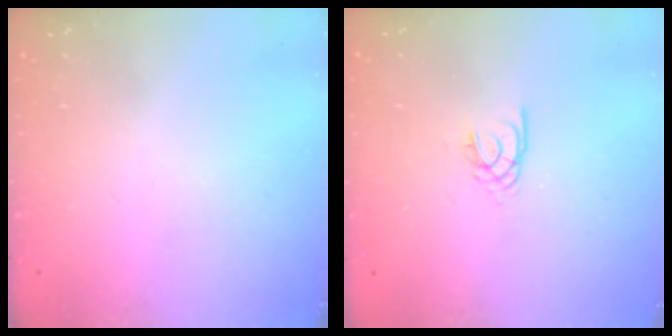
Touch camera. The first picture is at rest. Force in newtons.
{"total": 2.2, "press": 2.2, "slide": 0.4}